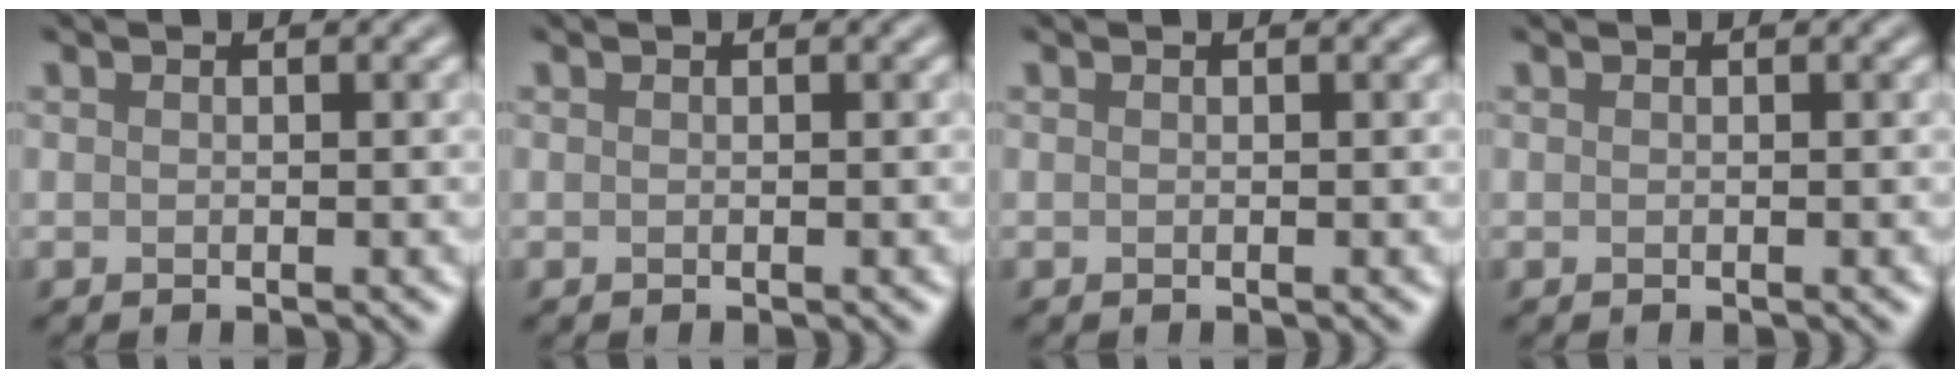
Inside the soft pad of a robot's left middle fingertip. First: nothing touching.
{"total": 0.0}
{"total": 0.0}
{"total": 0.0}